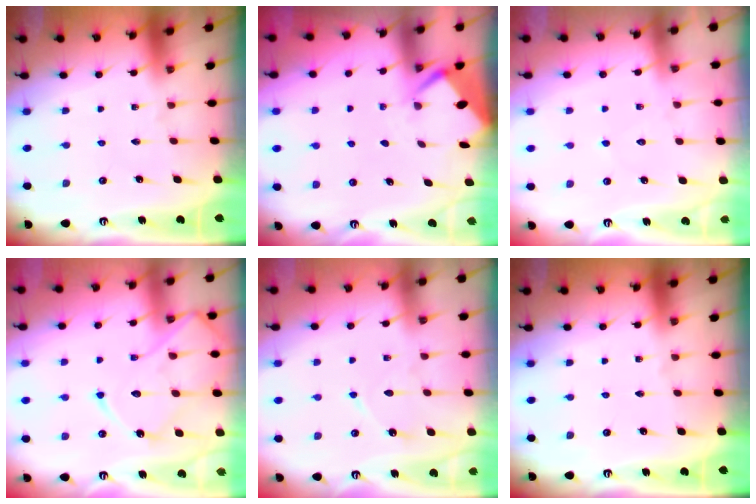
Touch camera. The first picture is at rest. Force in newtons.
{"total": 2.9, "press": 2.8, "slide": 0.3}
{"total": 5.7, "press": 5.6, "slide": 0.6}
{"total": 14.3, "press": 14.3, "slide": 1.4}
{"total": 5.9, "press": 5.9, "slide": 0.7}
{"total": 0.0}